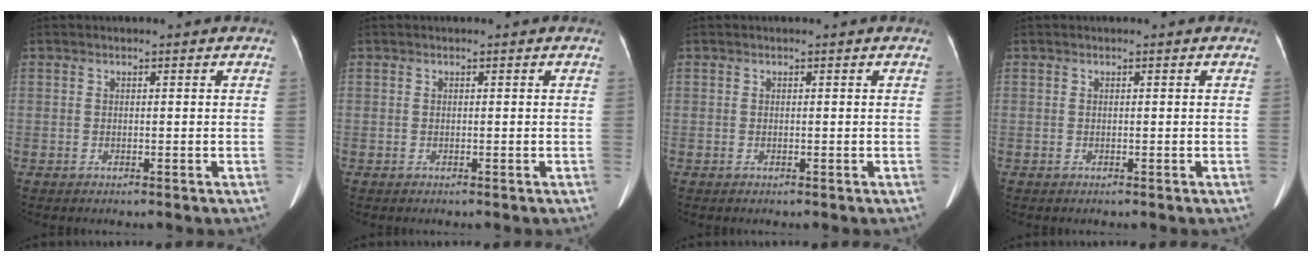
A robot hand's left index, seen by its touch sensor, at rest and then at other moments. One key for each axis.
{"total": 0.0}
{"total": 0.0}
{"total": 0.0}